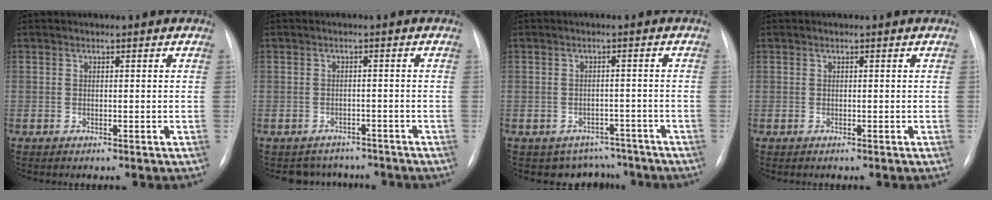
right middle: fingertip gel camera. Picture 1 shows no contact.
{"total": 4.9, "force": [-4.4, 2.2, -0.3], "torque": [0.006, 0.012, -0.054]}
{"total": 5.8, "force": [-4.9, 2.9, -0.7], "torque": [0.023, 0.024, -0.059]}
{"total": 0.0}